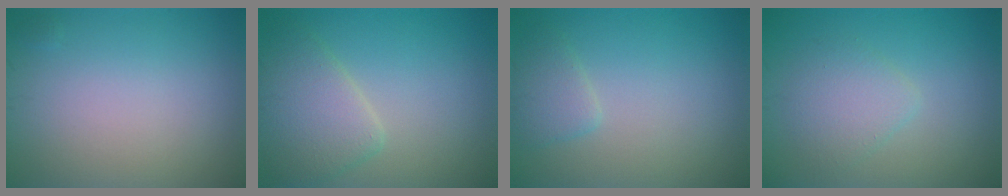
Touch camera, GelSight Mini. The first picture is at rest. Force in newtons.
{"total": 4.4, "press": 4.4, "slide": 0.3}
{"total": 1.9, "press": 1.9, "slide": 0.2}
{"total": 2.5, "press": 2.5, "slide": 0.2}